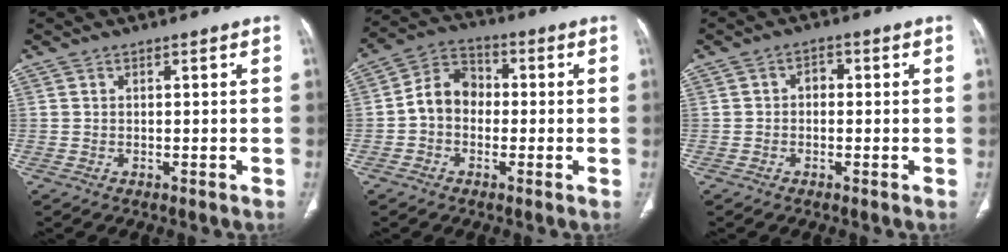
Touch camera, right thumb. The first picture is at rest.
{"total": 7.8, "force": [-0.9, 6.3, 4.5], "torque": [-0.060, 0.029, -0.033]}
{"total": 2.2, "force": [-0.2, 1.7, 1.4], "torque": [-0.010, 0.010, -0.011]}